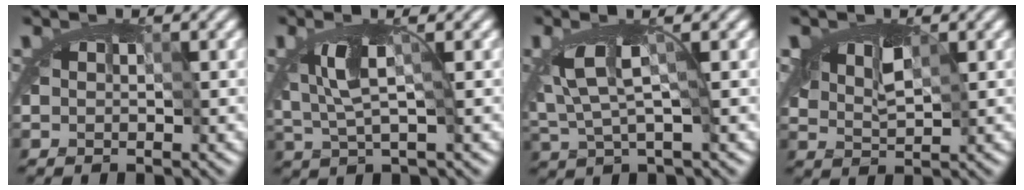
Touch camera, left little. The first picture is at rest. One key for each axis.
{"total": 2.4, "fx": -0.7, "fy": 0.5, "fz": 2.3, "tx": -0.041, "ty": -0.008, "tz": -0.012}
{"total": 2.3, "fx": -0.6, "fy": 0.4, "fz": 2.2, "tx": -0.045, "ty": -0.011, "tz": -0.011}
{"total": 2.4, "fx": 1.1, "fy": 1.4, "fz": 1.6, "tx": -0.024, "ty": 0.006, "tz": 0.016}